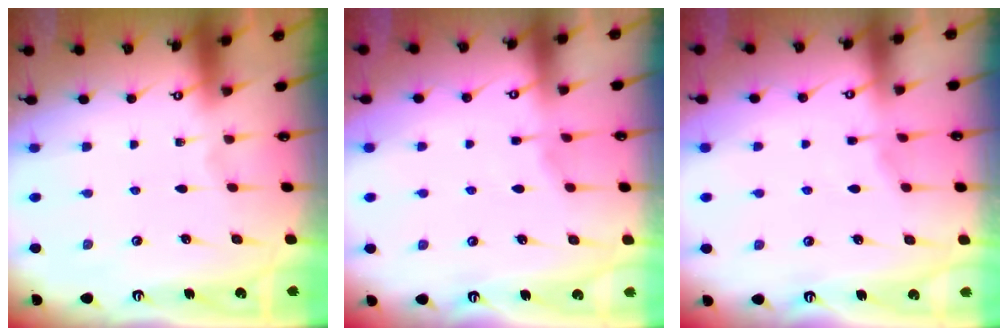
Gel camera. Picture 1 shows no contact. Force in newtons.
{"total": 2.1, "press": 2.1, "slide": 0.4}
{"total": 2.1, "press": 2.1, "slide": 0.4}